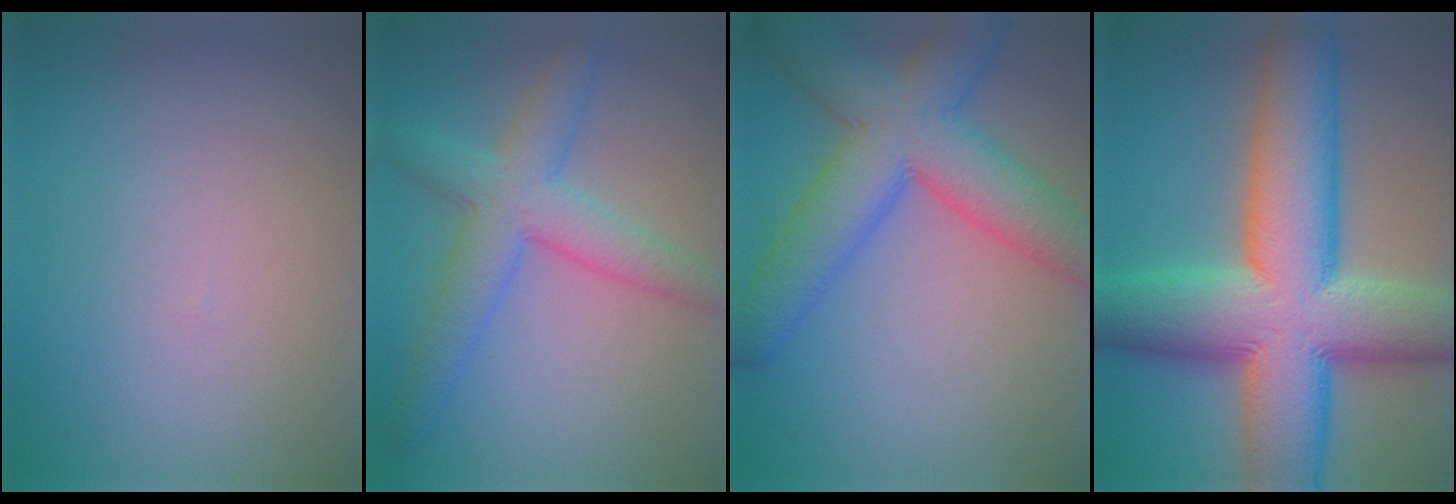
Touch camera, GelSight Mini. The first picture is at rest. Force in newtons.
{"total": 5.5, "press": 5.5, "slide": 0.1}
{"total": 9.2, "press": 9.2, "slide": 0.3}
{"total": 15.8, "press": 15.8, "slide": 0.3}